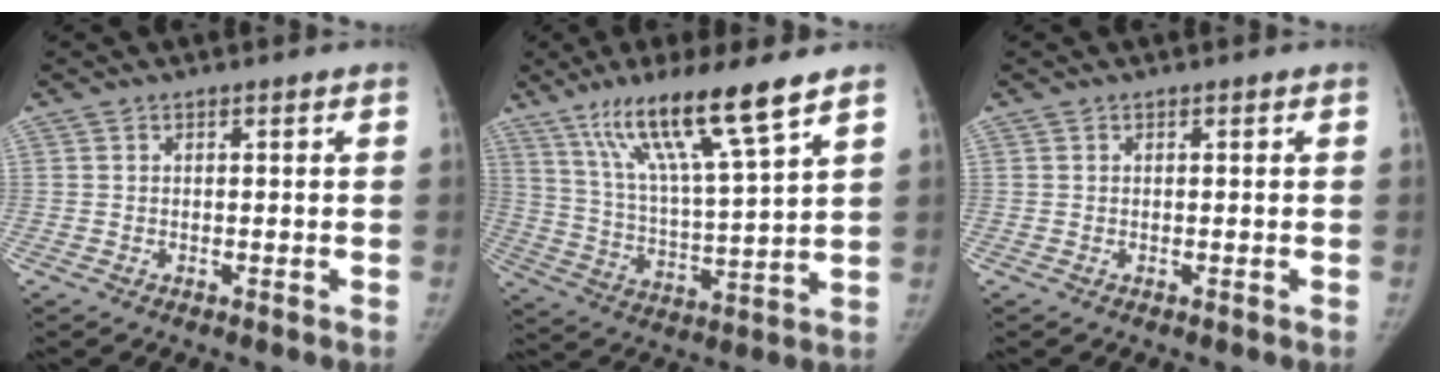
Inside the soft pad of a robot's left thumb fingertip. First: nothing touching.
{"total": 16.7, "force": [10.9, 1.3, 12.6], "torque": [-0.215, -0.048, 0.199]}
{"total": 0.0}